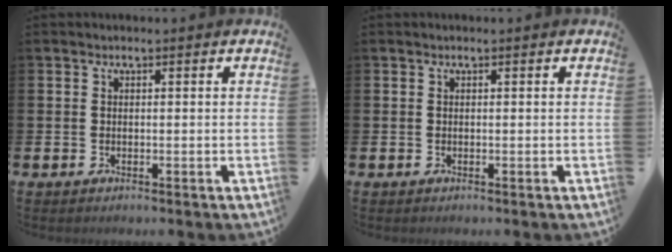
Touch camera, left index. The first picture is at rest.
{"total": 0.0}